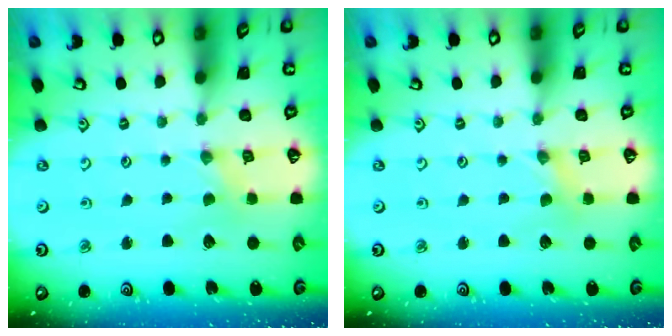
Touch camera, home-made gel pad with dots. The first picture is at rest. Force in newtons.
{"total": 0.0}